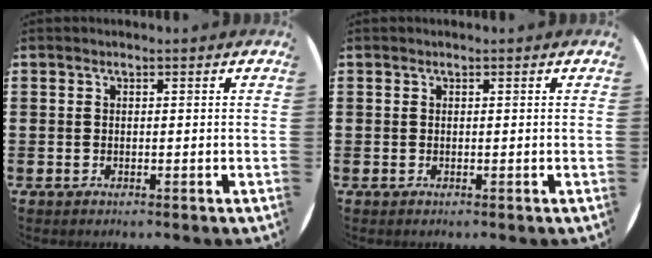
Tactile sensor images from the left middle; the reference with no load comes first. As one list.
[{"total": 0.0}]